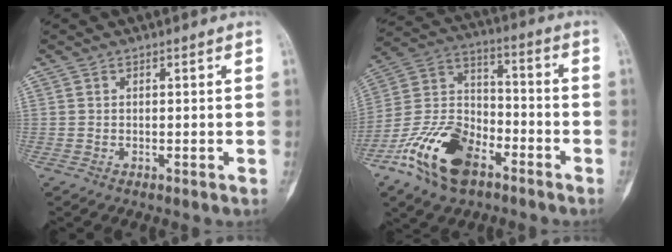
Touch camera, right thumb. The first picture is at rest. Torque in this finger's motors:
{"motor_torque": [2.06, 1.93, 0.34, -0.35, 0.13]}